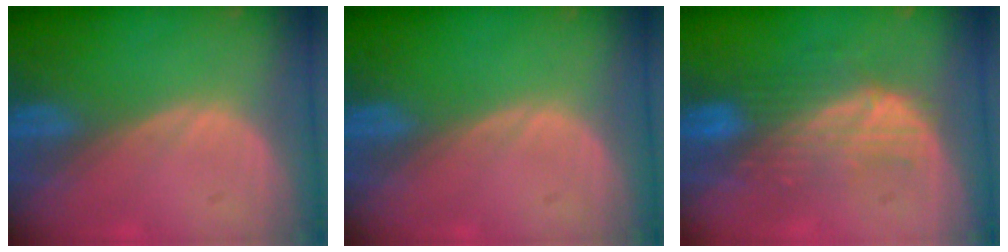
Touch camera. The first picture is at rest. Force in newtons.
{"total": 0.0}
{"total": 7.3, "press": 7.3, "slide": 0.6}